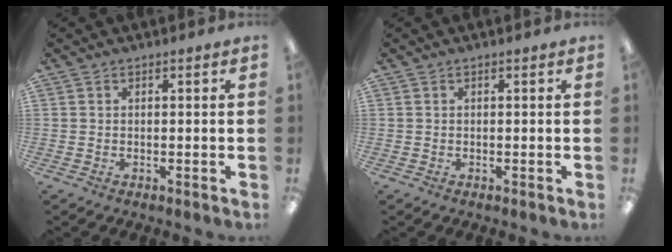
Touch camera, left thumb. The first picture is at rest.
{"total": 0.0}